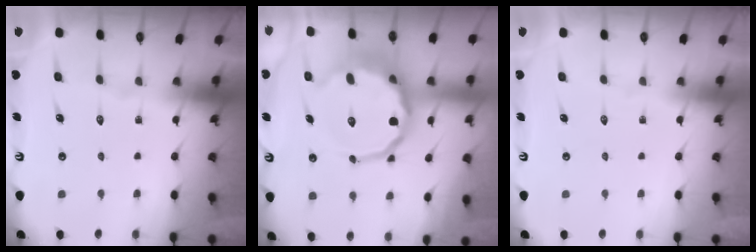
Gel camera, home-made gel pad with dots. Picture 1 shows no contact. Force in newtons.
{"total": 14.5, "press": 14.0, "slide": 3.7}
{"total": 0.0}